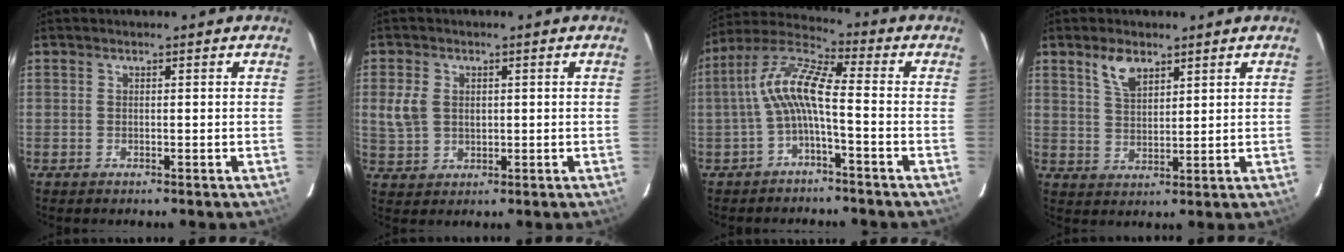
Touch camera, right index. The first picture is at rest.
{"total": 5.5, "force": [0.8, 4.3, 3.3], "torque": [-0.076, 0.007, 0.022]}
{"total": 9.0, "force": [-1.8, 1.6, 8.7], "torque": [-0.193, 0.021, -0.037]}
{"total": 5.5, "force": [3.5, 2.7, 3.2], "torque": [-0.057, 0.005, 0.070]}